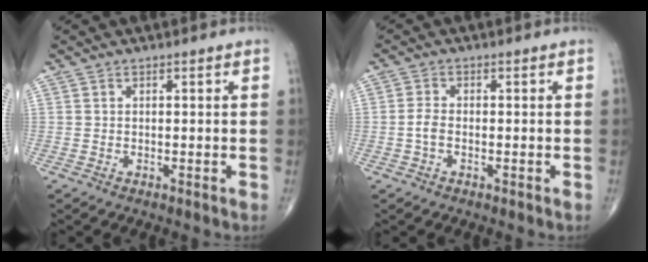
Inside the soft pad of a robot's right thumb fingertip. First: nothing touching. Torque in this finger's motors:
{"motor_torque": [-0.26, 0.27, 0.12, 0.23, -0.04]}